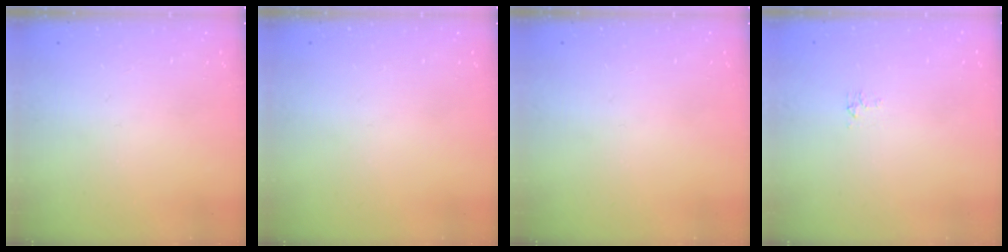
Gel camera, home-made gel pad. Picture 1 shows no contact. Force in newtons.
{"total": 0.0}
{"total": 0.0}
{"total": 3.3, "press": 3.2, "slide": 0.7}